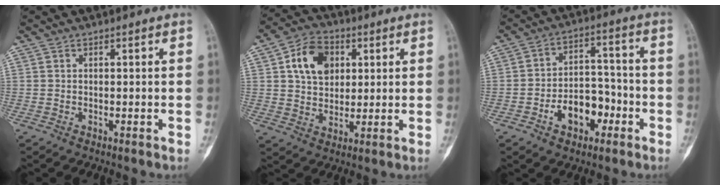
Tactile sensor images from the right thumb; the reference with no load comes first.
{"total": 10.8, "force": [3.2, 7.9, 6.6], "torque": [-0.086, -0.002, 0.052]}
{"total": 10.4, "force": [-4.3, 6.8, 6.6], "torque": [-0.070, 0.049, -0.070]}